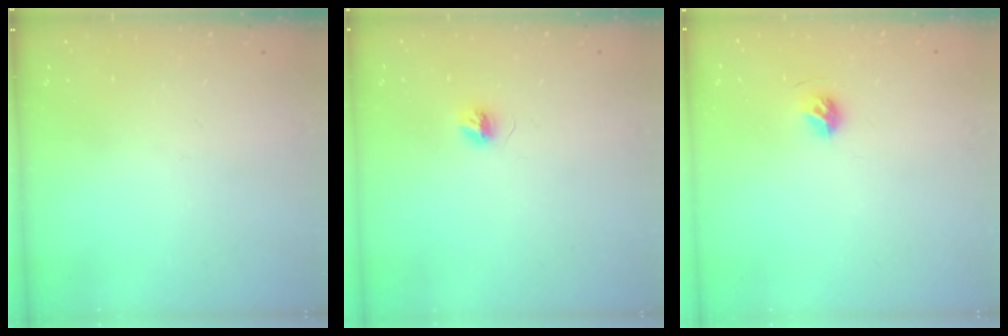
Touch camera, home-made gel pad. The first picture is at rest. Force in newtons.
{"total": 5.0, "press": 5.0, "slide": 0.6}
{"total": 5.3, "press": 5.2, "slide": 0.9}